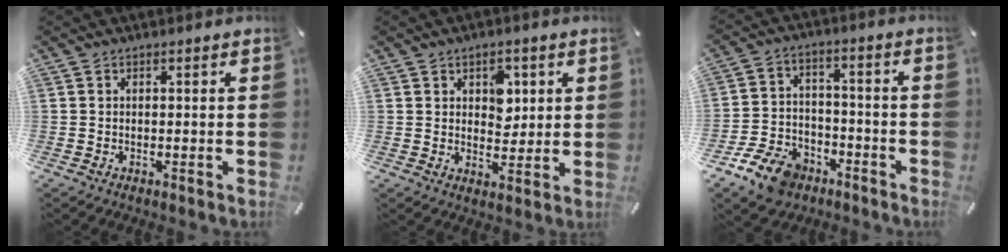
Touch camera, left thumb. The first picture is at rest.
{"total": 5.9, "force": [2.2, 4.5, 3.1], "torque": [-0.025, -0.007, 0.028]}
{"total": 11.3, "force": [-7.4, 7.0, 4.7], "torque": [-0.083, 0.057, -0.132]}